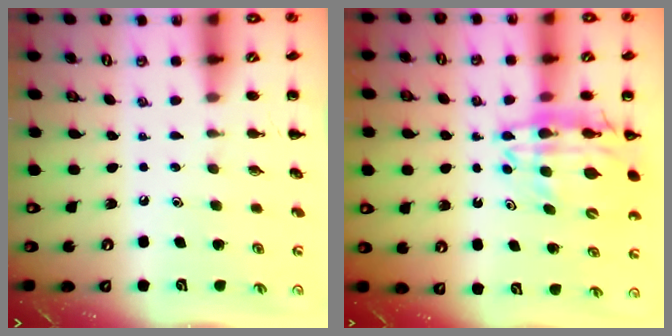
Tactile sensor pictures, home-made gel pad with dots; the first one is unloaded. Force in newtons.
{"total": 15.2, "press": 14.7, "slide": 3.9}